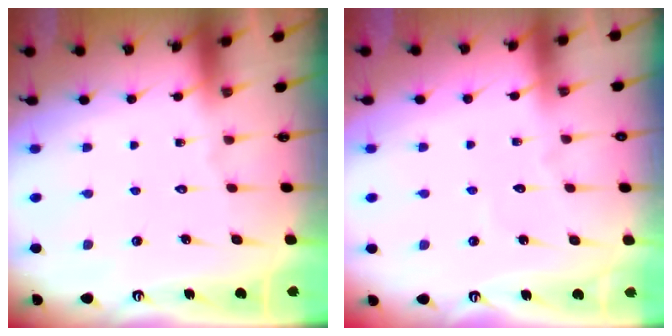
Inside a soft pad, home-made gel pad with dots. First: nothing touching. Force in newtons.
{"total": 2.1, "press": 2.1, "slide": 0.2}